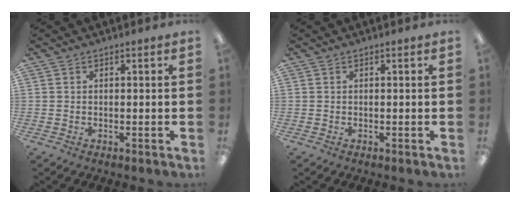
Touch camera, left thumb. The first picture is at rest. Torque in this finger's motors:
{"motor_torque": [0.01, 0.00, -0.05, 0.01, 0.00]}